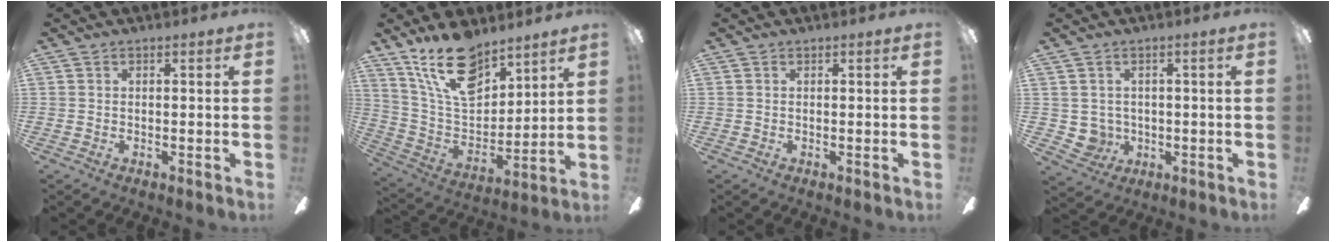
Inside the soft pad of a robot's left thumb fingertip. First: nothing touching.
{"total": 18.1, "force": [12.7, 8.7, 9.3], "torque": [-0.172, -0.067, 0.232]}
{"total": 0.0}
{"total": 4.2, "force": [0.9, 4.1, 0.7], "torque": [-0.042, -0.001, 0.019]}